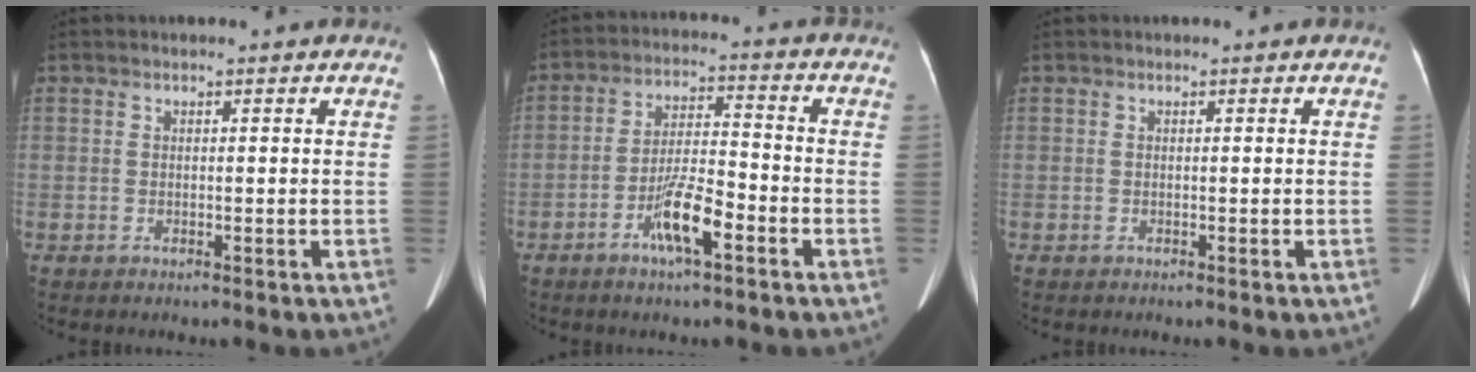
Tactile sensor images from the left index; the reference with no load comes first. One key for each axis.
{"total": 7.7, "fx": -3.9, "fy": 1.4, "fz": 6.6, "tx": -0.131, "ty": 0.002, "tz": -0.070}
{"total": 0.0}